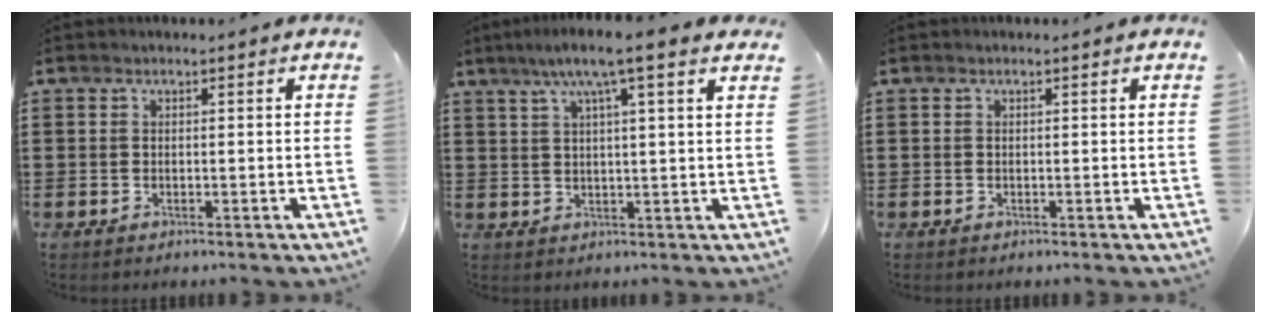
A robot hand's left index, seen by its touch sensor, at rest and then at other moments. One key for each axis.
{"total": 6.5, "fx": 4.1, "fy": -0.1, "fz": 5.1, "tx": -0.110, "ty": -0.002, "tz": 0.068}
{"total": 0.0}